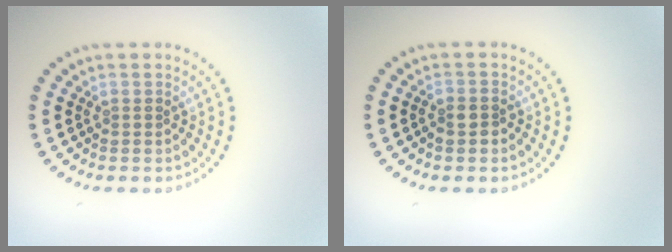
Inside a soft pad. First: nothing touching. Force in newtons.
{"total": 1.5, "press": 1.3, "slide": 0.6}